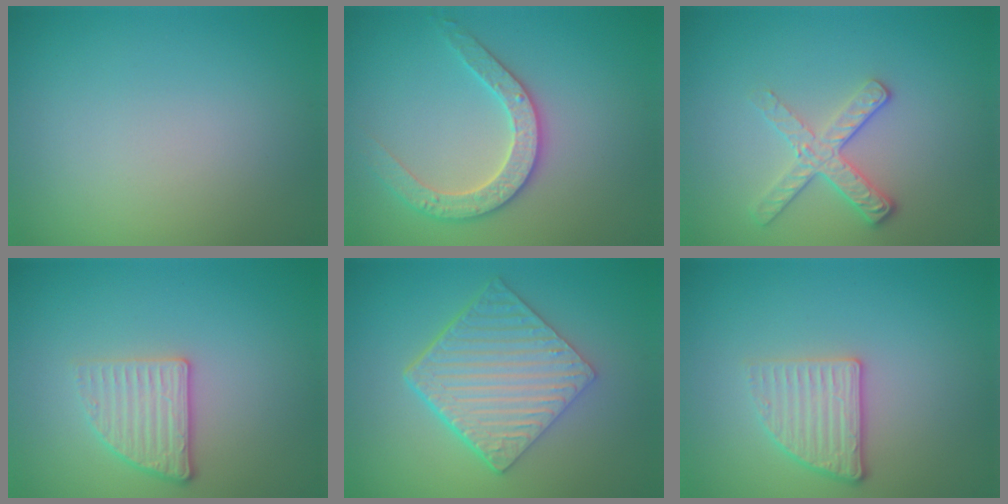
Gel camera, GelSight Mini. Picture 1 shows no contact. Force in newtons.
{"total": 3.1, "press": 3.1, "slide": 0.2}
{"total": 2.8, "press": 2.5, "slide": 1.3}
{"total": 2.6, "press": 2.4, "slide": 1.2}
{"total": 6.3, "press": 4.5, "slide": 4.4}
{"total": 2.6, "press": 2.4, "slide": 1.2}